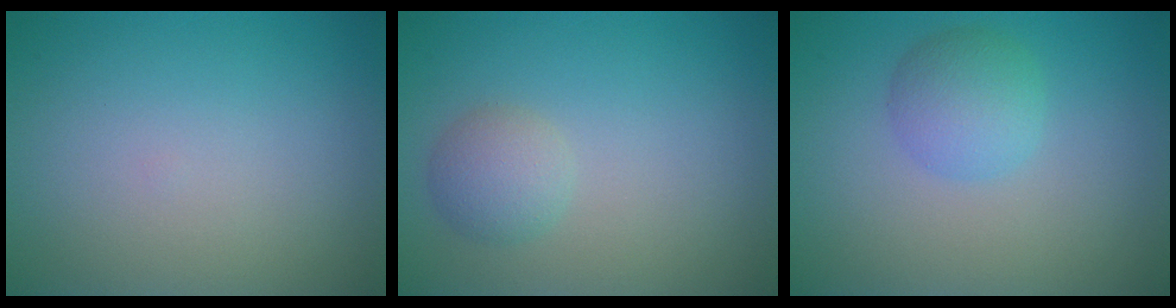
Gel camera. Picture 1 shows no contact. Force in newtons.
{"total": 2.2, "press": 2.2, "slide": 0.1}
{"total": 2.9, "press": 2.9, "slide": 0.2}